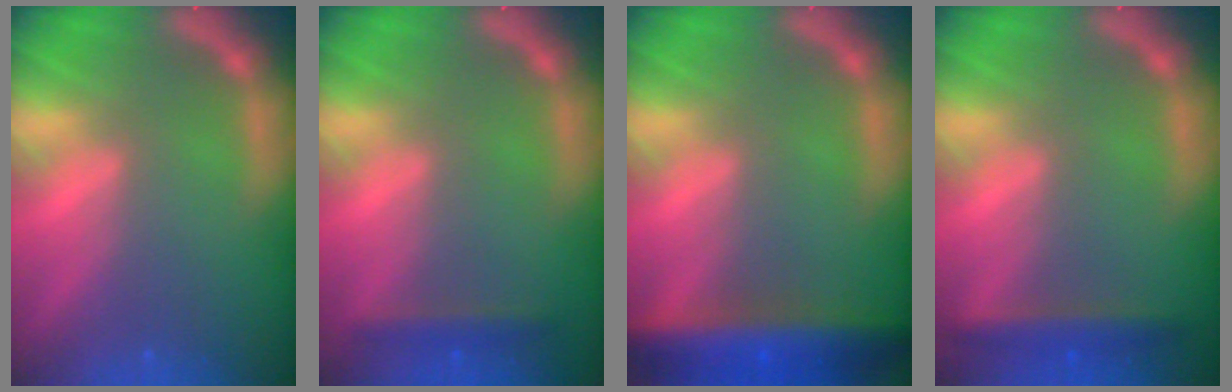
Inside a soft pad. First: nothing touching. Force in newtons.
{"total": 1.9}
{"total": 8.0}
{"total": 3.0}